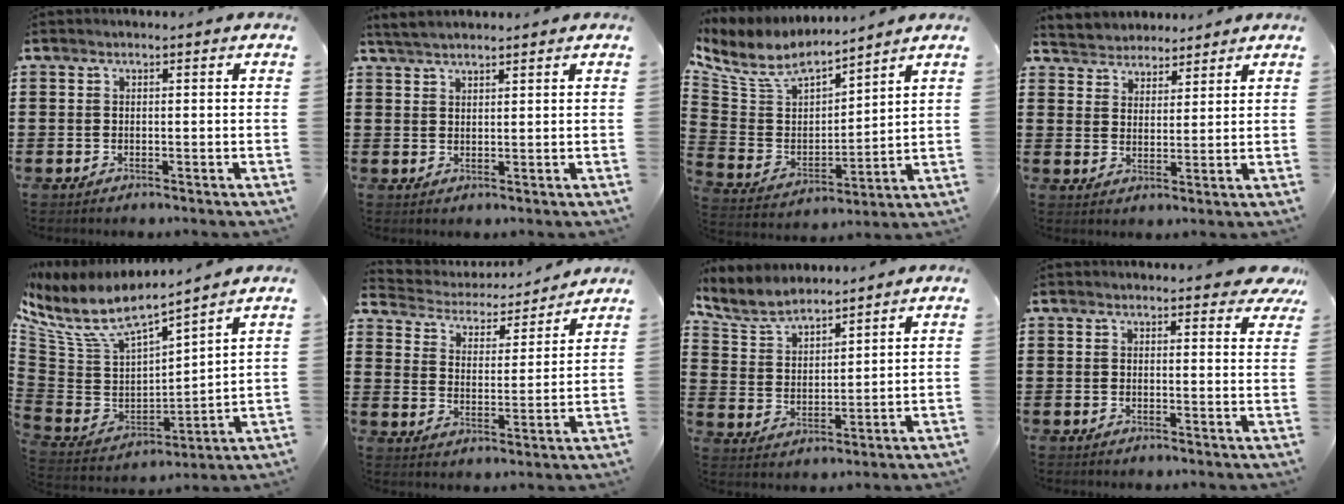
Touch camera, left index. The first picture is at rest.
{"total": 2.7, "force": [2.5, 0.4, 0.9], "torque": [-0.024, 0.003, 0.049]}
{"total": 7.8, "force": [6.5, 3.1, 2.9], "torque": [-0.091, -0.035, 0.115]}
{"total": 3.7, "force": [3.3, 1.3, -0.8], "torque": [-0.004, -0.011, 0.061]}
{"total": 7.2, "force": [5.6, 2.0, 4.0], "torque": [-0.104, -0.045, 0.095]}
{"total": 3.4, "force": [3.3, 0.8, 0.1], "torque": [-0.027, -0.026, 0.049]}
{"total": 5.8, "force": [5.2, 1.6, 1.9], "torque": [-0.060, -0.016, 0.094]}
{"total": 2.6, "force": [2.3, 0.6, 1.1], "torque": [-0.012, -0.005, 0.040]}